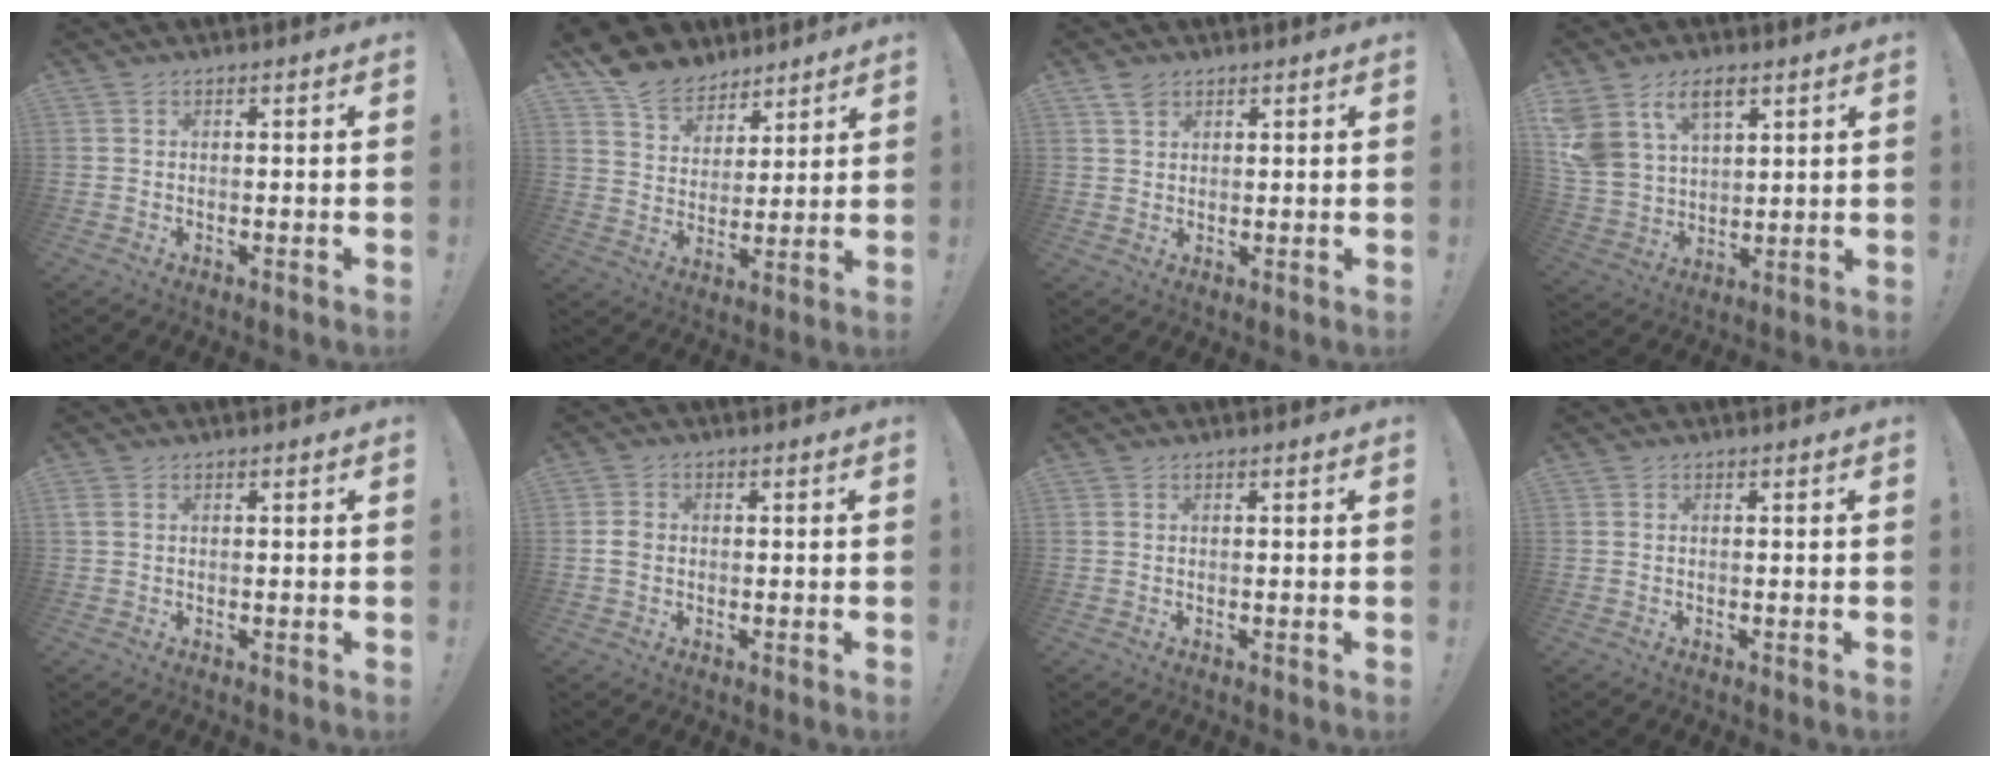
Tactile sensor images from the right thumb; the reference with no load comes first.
{"total": 11.2, "force": [8.8, 6.6, 2.0], "torque": [-0.043, -0.067, 0.173]}
{"total": 4.2, "force": [2.7, 2.9, 1.3], "torque": [-0.016, -0.010, 0.049]}
{"total": 12.9, "force": [7.2, 8.5, 6.6], "torque": [-0.142, -0.037, 0.142]}
{"total": 1.1, "force": [0.4, 0.7, 0.7], "torque": [-0.019, 0.005, 0.009]}
{"total": 2.5, "force": [-0.4, 2.1, 1.4], "torque": [-0.016, 0.006, -0.010]}
{"total": 0.0}
{"total": 0.0}